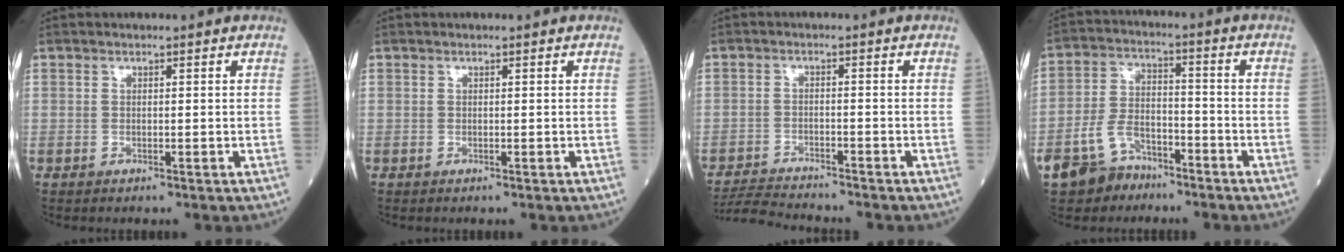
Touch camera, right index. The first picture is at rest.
{"total": 0.0}
{"total": 5.6, "force": [-5.6, -0.2, 0.5], "torque": [-0.012, -0.020, -0.099]}
{"total": 9.1, "force": [-6.4, 5.3, 3.7], "torque": [-0.086, 0.000, -0.115]}